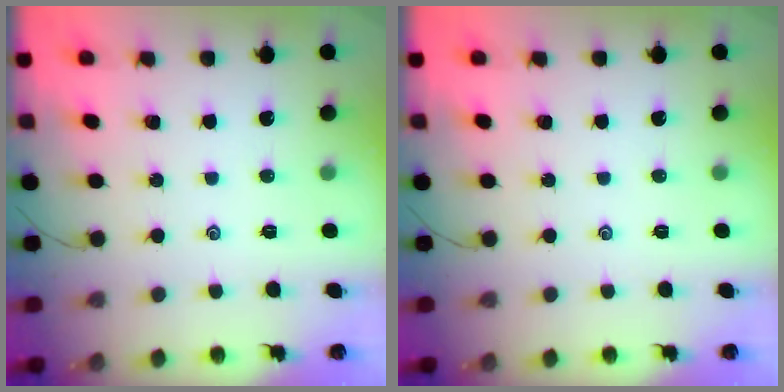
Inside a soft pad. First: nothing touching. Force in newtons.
{"total": 0.0}